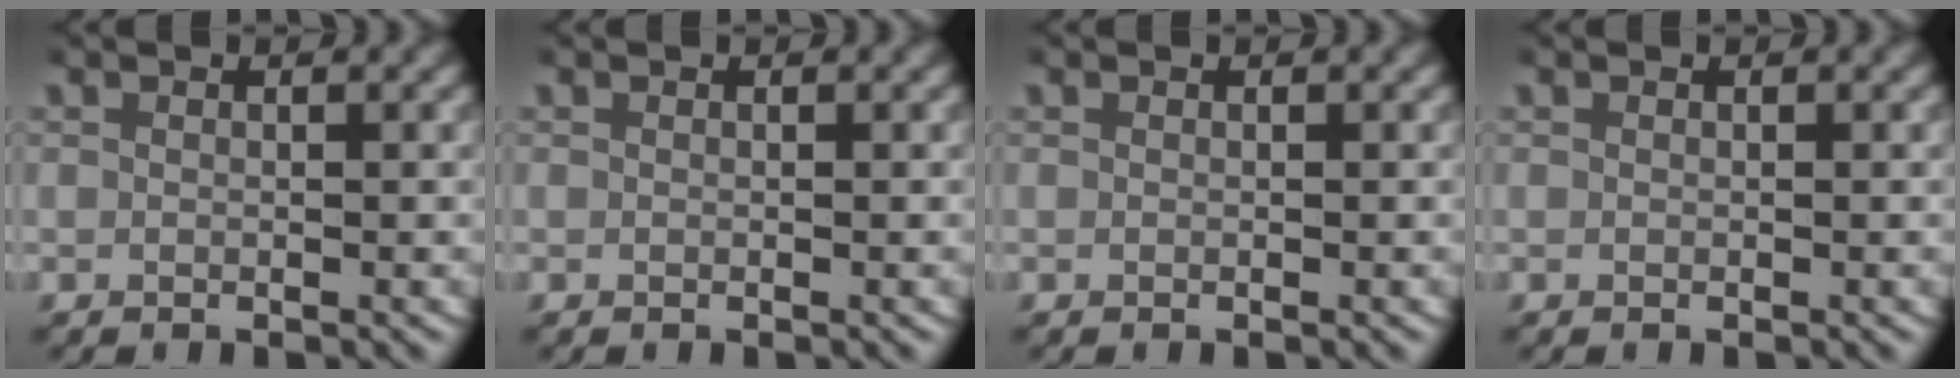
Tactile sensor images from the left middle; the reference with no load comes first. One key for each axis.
{"total": 0.0}
{"total": 0.0}
{"total": 0.0}